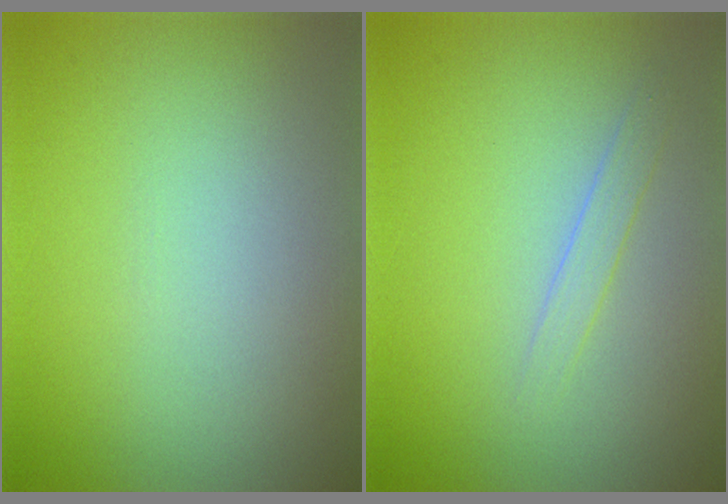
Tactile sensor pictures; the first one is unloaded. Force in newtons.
{"total": 1.3, "press": 1.3, "slide": 0.0}